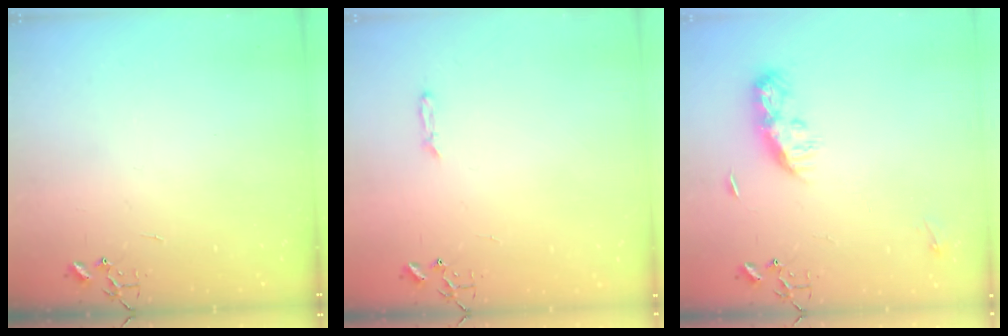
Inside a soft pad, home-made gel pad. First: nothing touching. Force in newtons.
{"total": 3.7, "press": 3.6, "slide": 0.4}
{"total": 8.7, "press": 8.7, "slide": 0.4}